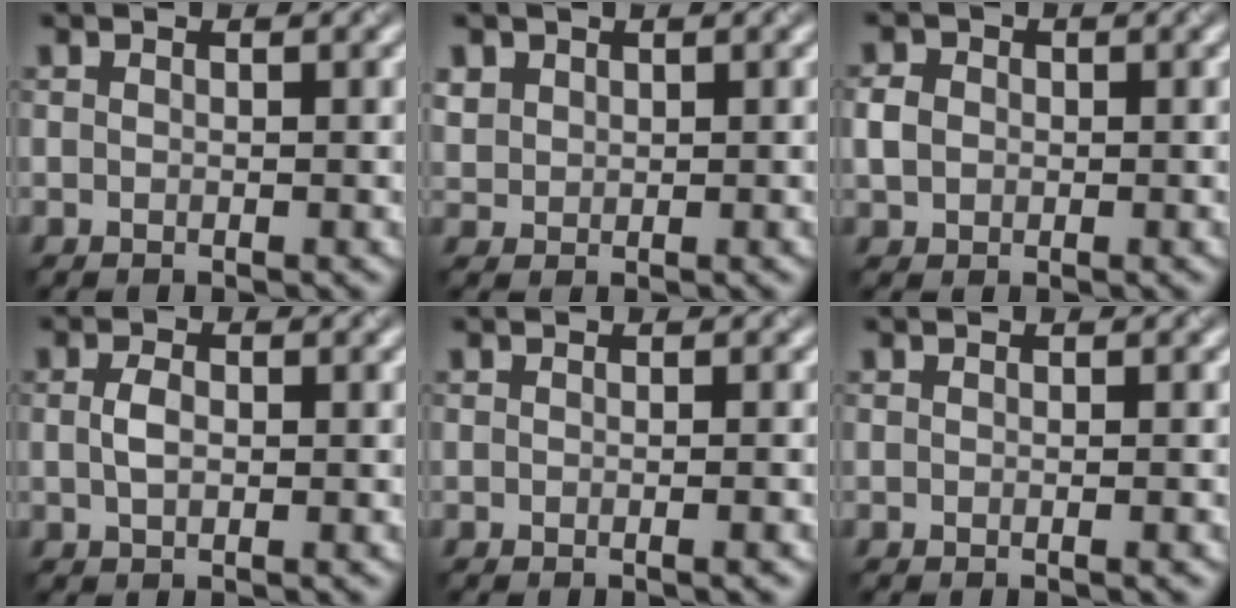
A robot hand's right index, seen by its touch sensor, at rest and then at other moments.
{"total": 1.1, "force": [0.5, 0.9, -0.1], "torque": [-0.001, 0.008, 0.024]}
{"total": 1.8, "force": [-0.5, 1.6, 0.7], "torque": [-0.014, 0.009, -0.004]}
{"total": 1.5, "force": [-0.5, 0.6, 1.2], "torque": [-0.024, 0.009, -0.003]}
{"total": 2.1, "force": [-0.4, 1.0, 1.8], "torque": [-0.002, 0.010, -0.022]}
{"total": 1.4, "force": [-0.3, 0.7, 1.2], "torque": [-0.002, 0.004, -0.014]}